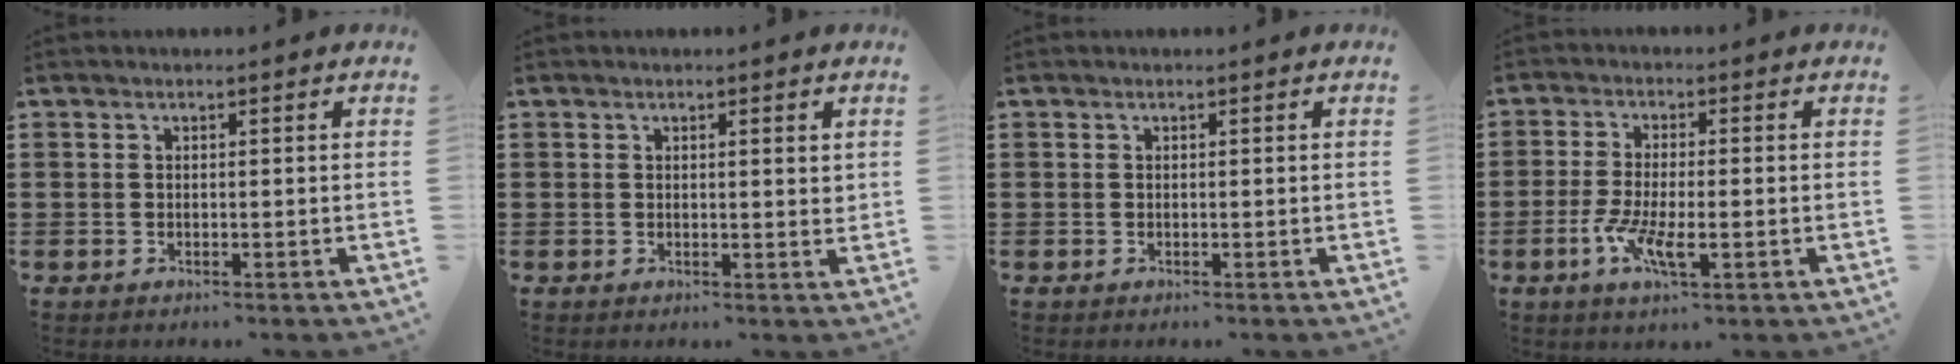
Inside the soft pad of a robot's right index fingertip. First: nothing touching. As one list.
[{"total": 1.3, "force": [0.5, 0.3, 1.2], "torque": [-0.016, -0.001, 0.006]}, {"total": 0.0}, {"total": 6.0, "force": [-2.2, 1.7, 5.3], "torque": [-0.114, -0.011, -0.044]}]